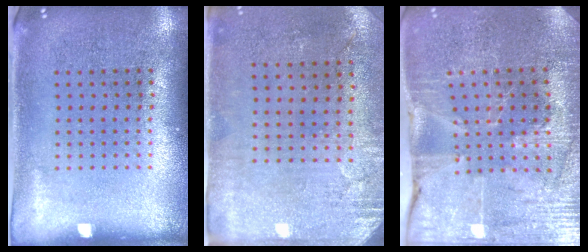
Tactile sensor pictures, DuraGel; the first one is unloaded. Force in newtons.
{"total": 2.9, "press": 2.4, "slide": 1.6}
{"total": 3.2, "press": 3.2, "slide": 0.2}